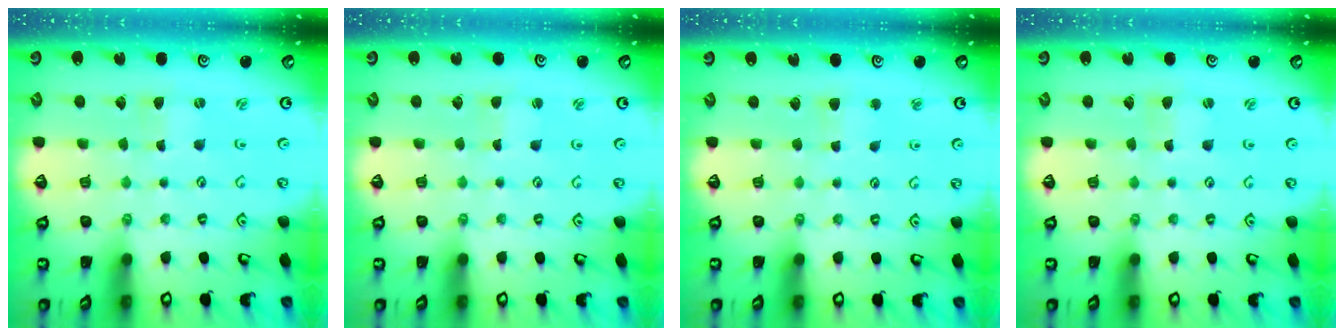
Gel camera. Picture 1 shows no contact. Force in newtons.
{"total": 1.7, "press": 1.7, "slide": 0.1}
{"total": 2.7, "press": 2.7, "slide": 0.4}
{"total": 0.9, "press": 0.8, "slide": 0.1}